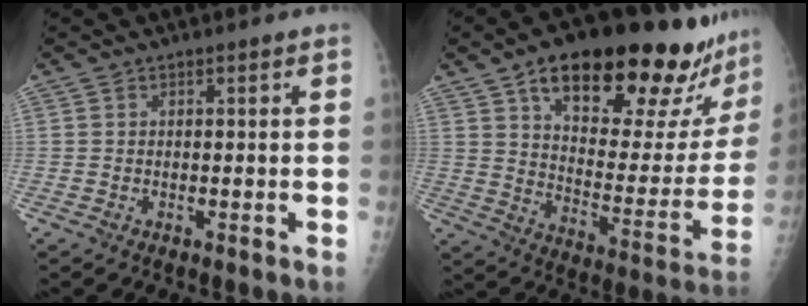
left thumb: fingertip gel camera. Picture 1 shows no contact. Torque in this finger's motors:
{"motor_torque": [2.42, 2.54, 1.42, -1.35, 0.14]}